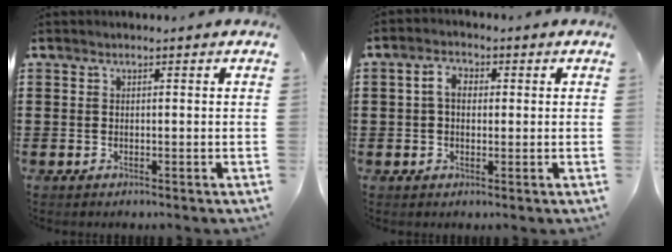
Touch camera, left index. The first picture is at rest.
{"total": 3.6, "force": [0.4, 2.5, 2.6], "torque": [-0.058, 0.014, 0.002]}